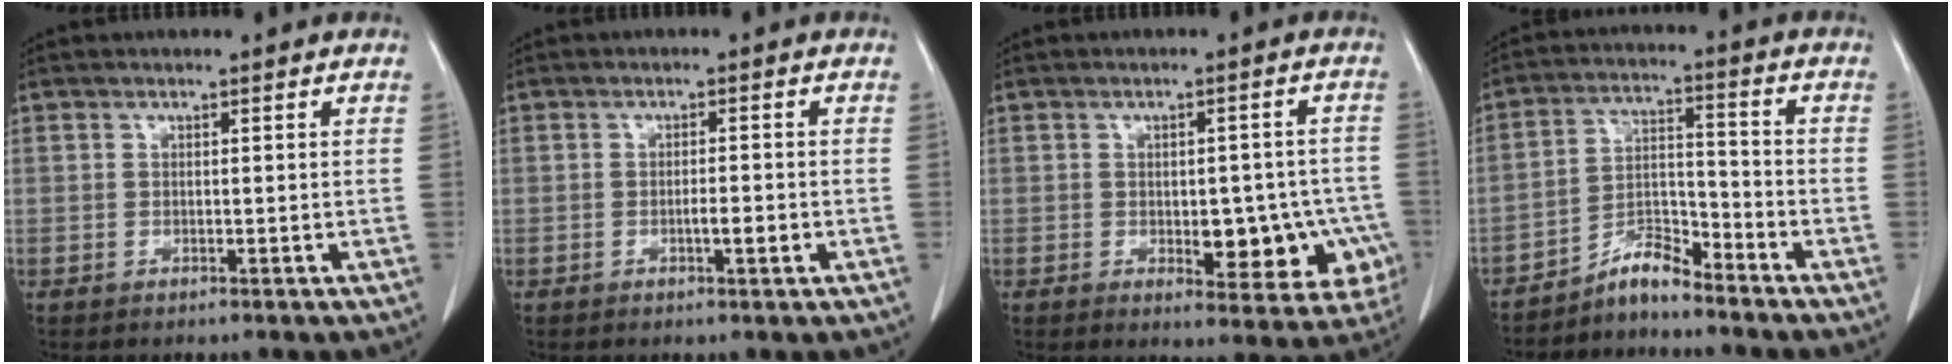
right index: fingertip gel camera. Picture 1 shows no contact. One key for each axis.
{"total": 2.2, "fx": -0.8, "fy": 0.3, "fz": 2.1, "tx": -0.035, "ty": 0.000, "tz": -0.013}
{"total": 10.9, "fx": -3.2, "fy": 5.2, "fz": 9.0, "tx": -0.093, "ty": 0.009, "tz": -0.033}
{"total": 5.5, "fx": -5.1, "fy": 0.9, "fz": 1.9, "tx": -0.029, "ty": 0.010, "tz": -0.096}